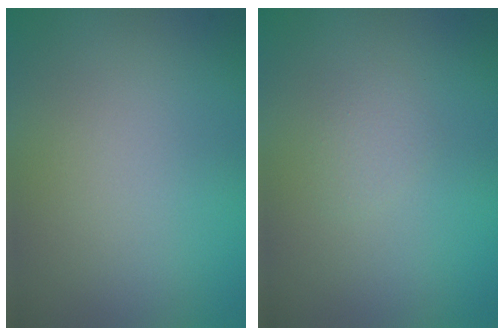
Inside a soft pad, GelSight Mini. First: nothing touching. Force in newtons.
{"total": 0.8, "press": 0.8, "slide": 0.1}